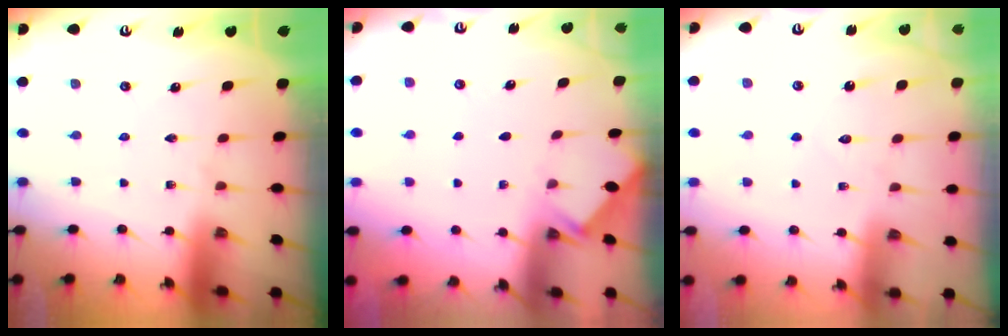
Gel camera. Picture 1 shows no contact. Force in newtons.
{"total": 1.7, "press": 1.6, "slide": 0.2}
{"total": 5.1, "press": 5.0, "slide": 0.6}